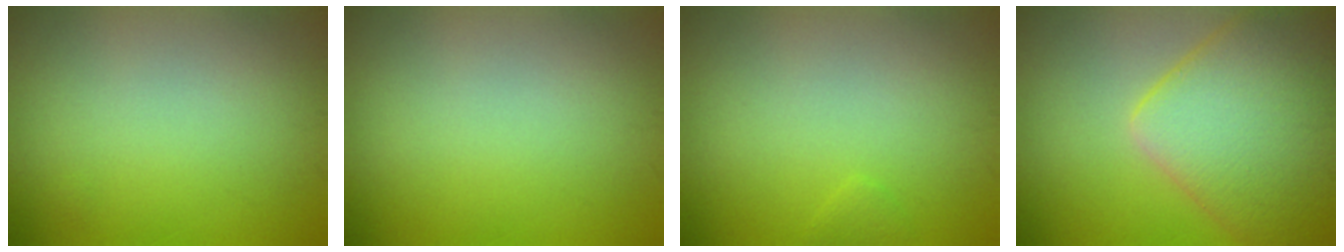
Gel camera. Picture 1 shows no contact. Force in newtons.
{"total": 0.0}
{"total": 0.6, "press": 0.6, "slide": 0.0}
{"total": 10.4, "press": 10.4, "slide": 0.6}